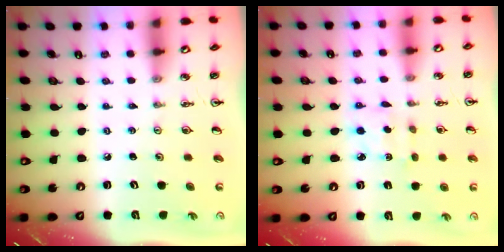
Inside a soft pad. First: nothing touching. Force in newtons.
{"total": 2.0, "press": 2.0, "slide": 0.2}